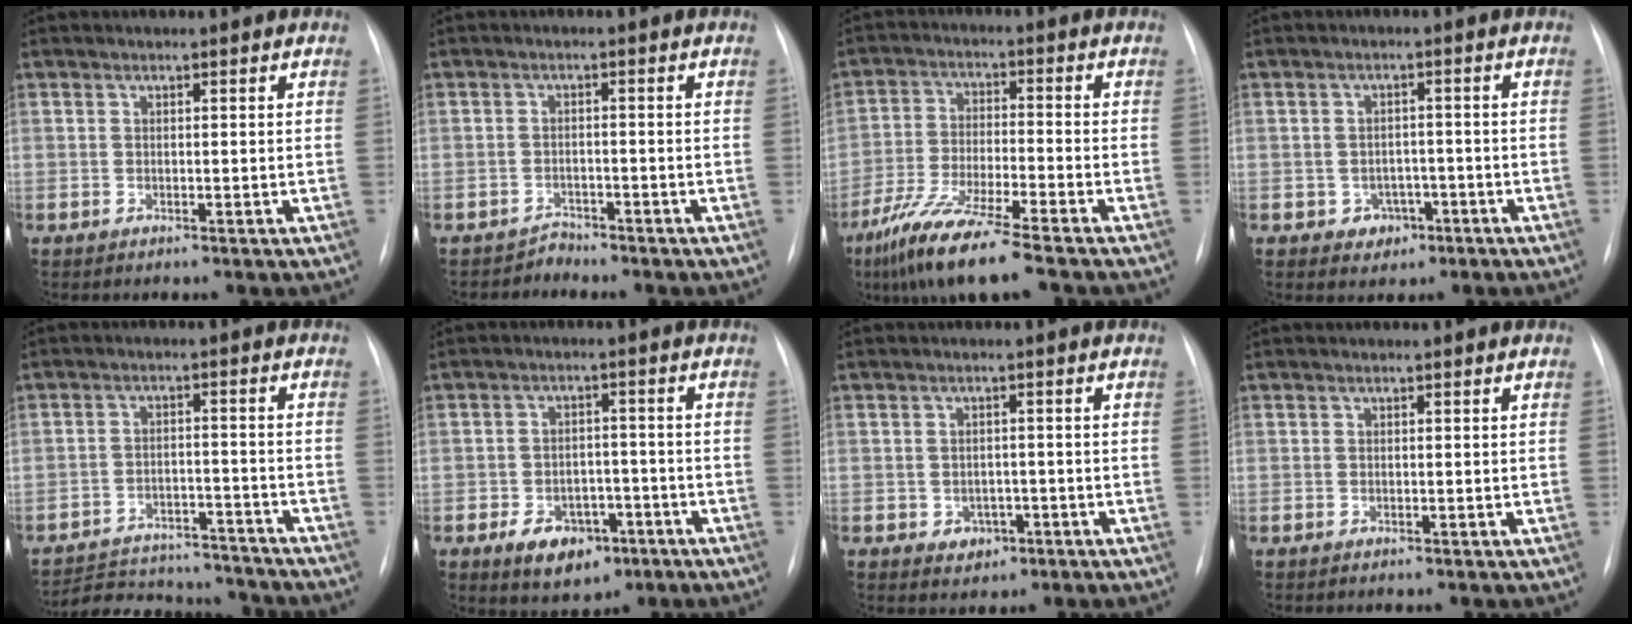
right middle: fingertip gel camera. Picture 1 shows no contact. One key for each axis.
{"total": 1.8, "fx": -1.5, "fy": 0.3, "fz": -0.9, "tx": 0.026, "ty": -0.004, "tz": -0.027}
{"total": 11.5, "fx": -8.3, "fy": 0.6, "fz": 7.9, "tx": -0.157, "ty": -0.038, "tz": -0.152}
{"total": 3.4, "fx": -1.6, "fy": 2.8, "fz": 1.0, "tx": -0.007, "ty": 0.011, "tz": -0.014}
{"total": 16.4, "fx": -15.5, "fy": 3.7, "fz": 3.9, "tx": -0.077, "ty": 0.011, "tz": -0.214}
{"total": 7.6, "fx": -3.9, "fy": 4.9, "fz": 4.3, "tx": -0.068, "ty": 0.008, "tz": -0.052}
{"total": 2.9, "fx": -1.2, "fy": 2.4, "fz": 1.1, "tx": -0.011, "ty": 0.007, "tz": -0.007}
{"total": 0.0}